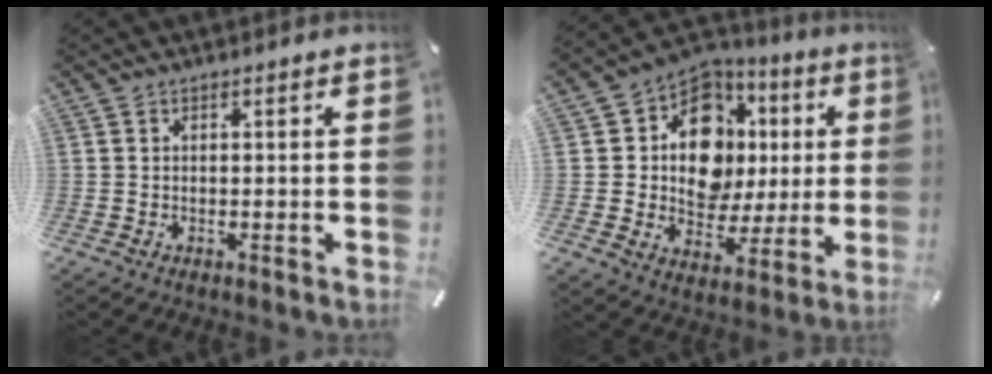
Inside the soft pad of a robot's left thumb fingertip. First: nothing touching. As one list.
[{"total": 14.8, "force": [3.2, 11.9, 8.1], "torque": [-0.120, -0.025, 0.066]}]